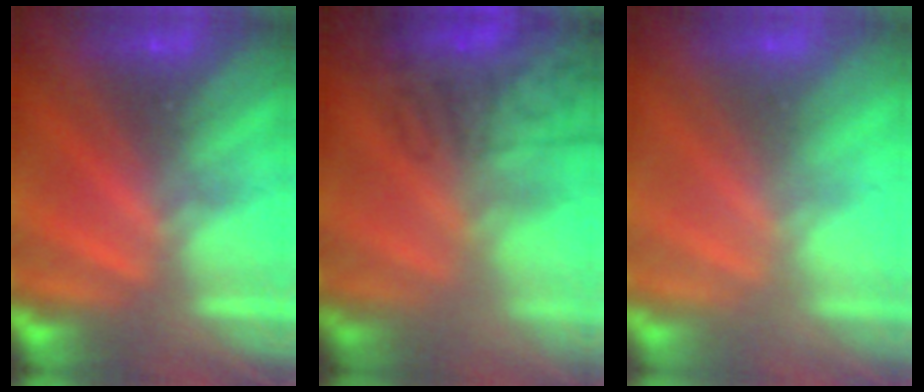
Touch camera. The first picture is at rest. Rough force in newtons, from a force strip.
{"total": 7.6}
{"total": 2.6}